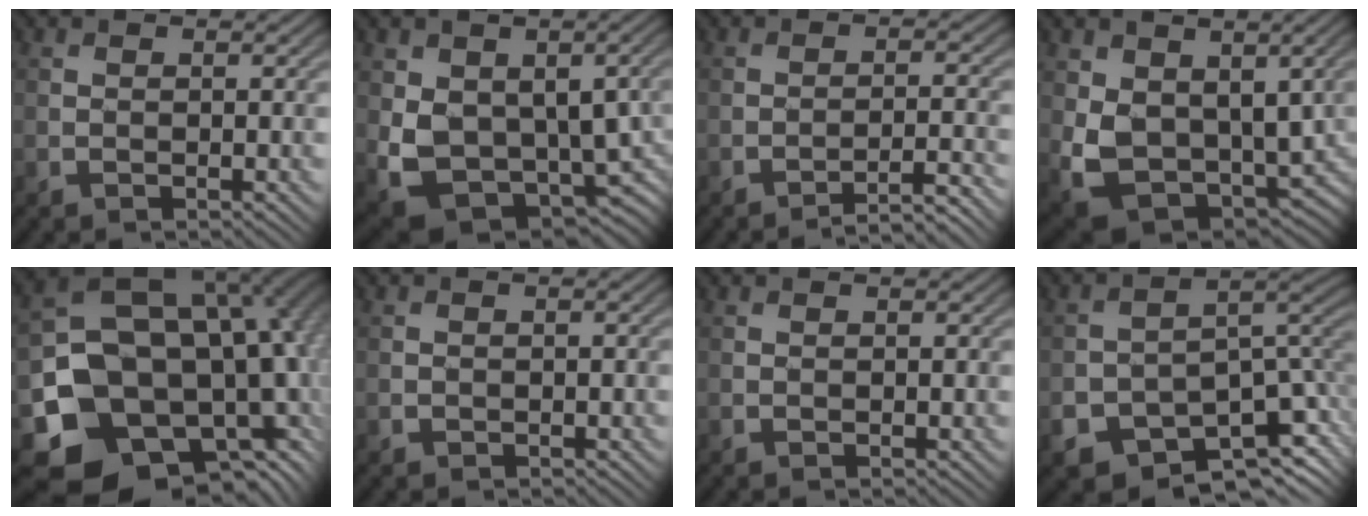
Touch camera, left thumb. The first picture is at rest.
{"total": 12.2, "force": [-0.7, 8.4, 8.7], "torque": [-0.172, -0.046, 0.000]}
{"total": 4.1, "force": [-3.4, 0.3, 2.3], "torque": [-0.030, 0.015, -0.060]}
{"total": 10.1, "force": [0.2, 7.3, 6.9], "torque": [-0.147, -0.046, 0.016]}
{"total": 19.8, "force": [-4.5, 15.0, 12.1], "torque": [-0.215, -0.061, -0.025]}
{"total": 0.8, "force": [-0.4, 0.7, 0.2], "torque": [-0.001, -0.002, -0.008]}
{"total": 0.0}
{"total": 11.7, "force": [-7.4, 7.0, 5.8], "torque": [-0.102, -0.042, -0.098]}